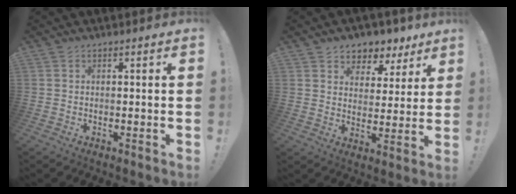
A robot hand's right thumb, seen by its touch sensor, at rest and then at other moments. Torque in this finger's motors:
{"motor_torque": [-0.08, 0.25, 0.17, 0.00, 0.00]}